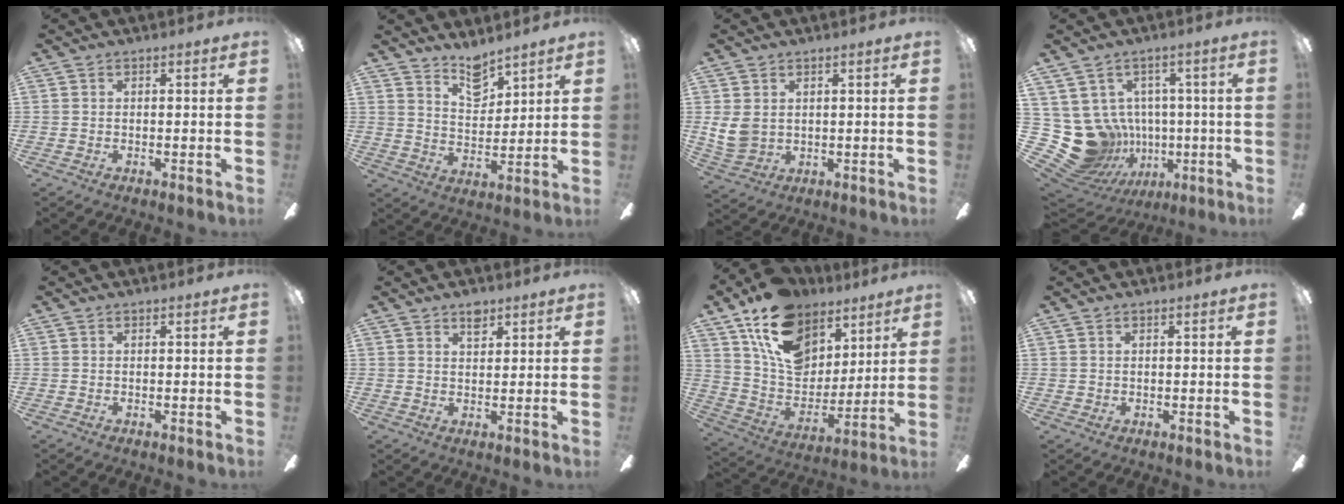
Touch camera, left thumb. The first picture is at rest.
{"total": 8.1, "force": [6.9, 3.2, 2.8], "torque": [-0.036, -0.043, 0.121]}
{"total": 5.7, "force": [2.2, 4.3, 3.0], "torque": [-0.083, -0.004, 0.044]}
{"total": 15.7, "force": [-0.9, 14.4, 6.1], "torque": [-0.168, -0.018, 0.019]}
{"total": 0.0}
{"total": 3.6, "force": [2.7, 1.7, 1.8], "torque": [-0.016, -0.010, 0.044]}
{"total": 19.5, "force": [12.0, 12.3, 9.4], "torque": [-0.169, -0.056, 0.223]}
{"total": 0.8, "force": [0.5, 0.6, 0.3], "torque": [-0.007, 0.004, 0.009]}